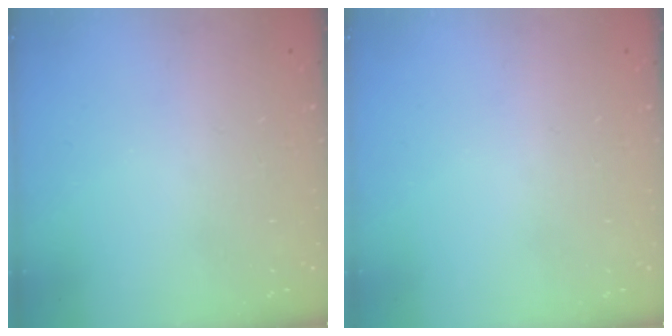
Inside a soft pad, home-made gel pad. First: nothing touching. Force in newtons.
{"total": 0.0}